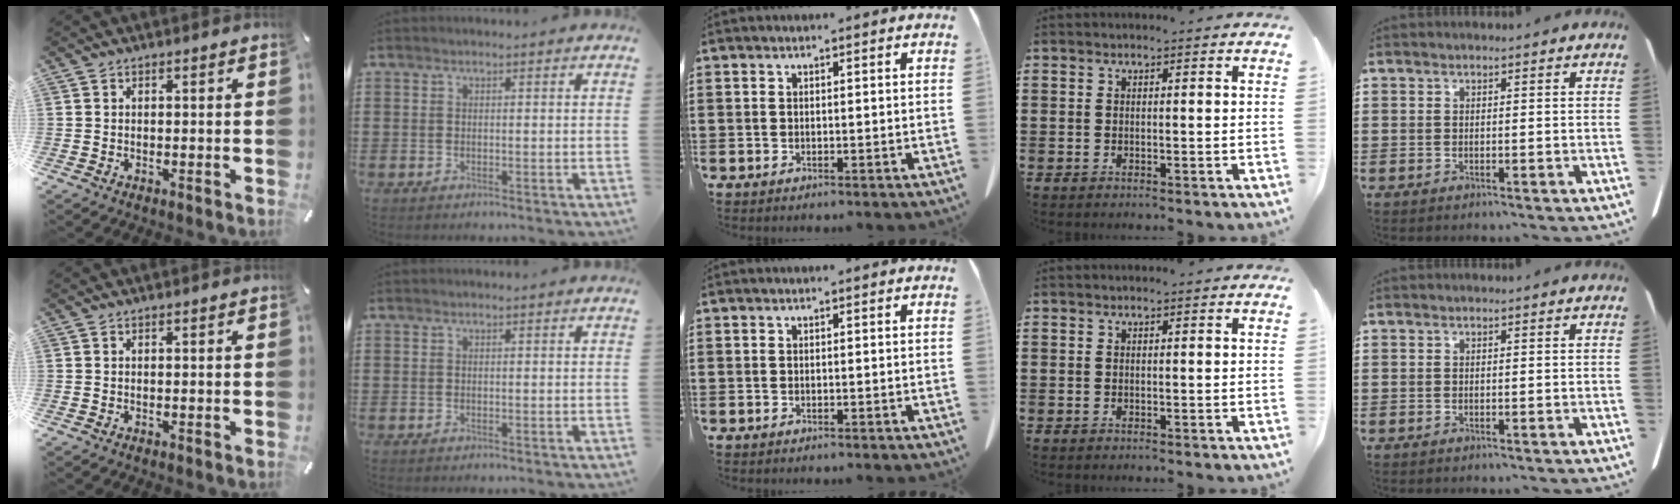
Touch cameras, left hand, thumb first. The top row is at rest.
{}